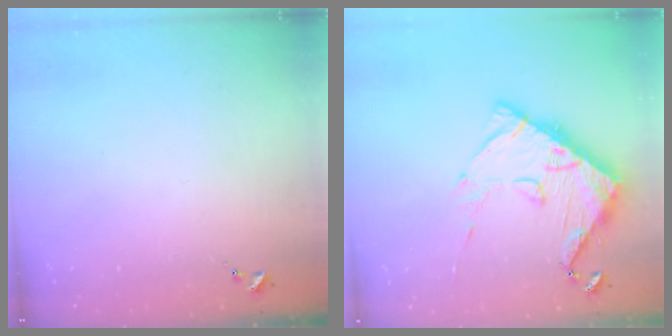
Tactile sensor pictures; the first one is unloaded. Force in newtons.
{"total": 14.1, "press": 14.0, "slide": 1.6}